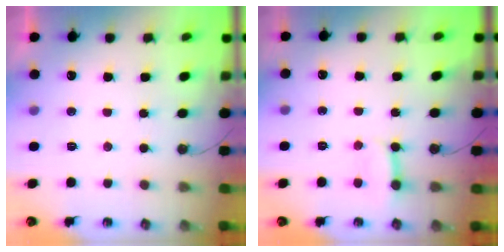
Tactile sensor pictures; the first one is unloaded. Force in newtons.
{"total": 3.5, "press": 3.4, "slide": 0.5}